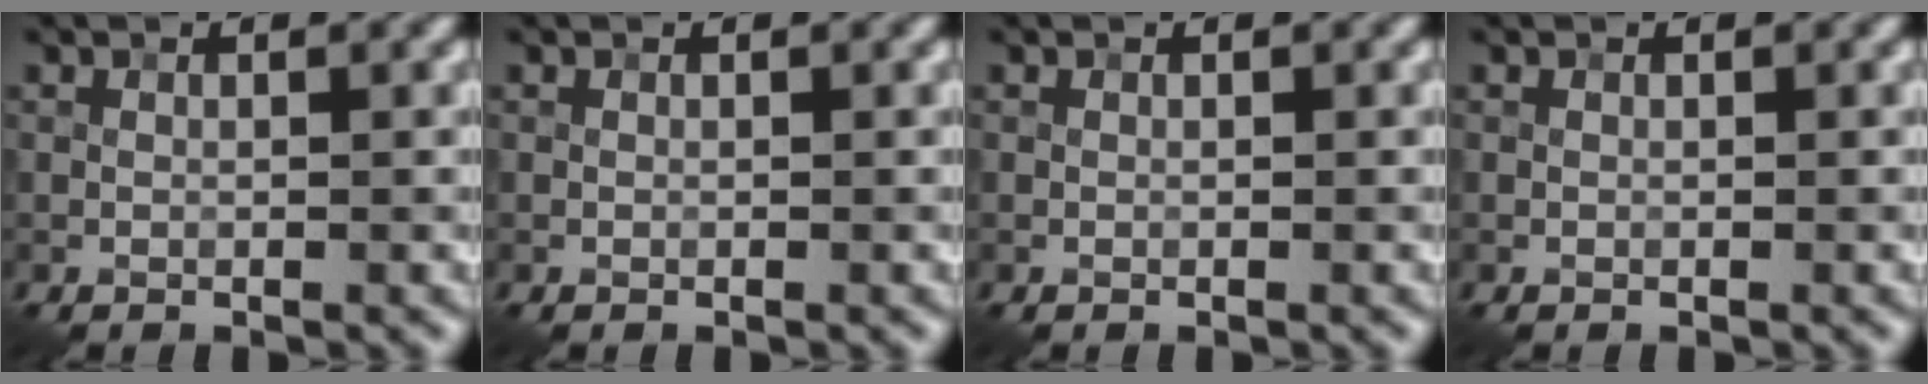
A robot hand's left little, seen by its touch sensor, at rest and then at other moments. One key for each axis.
{"total": 0.0}
{"total": 0.0}
{"total": 0.0}